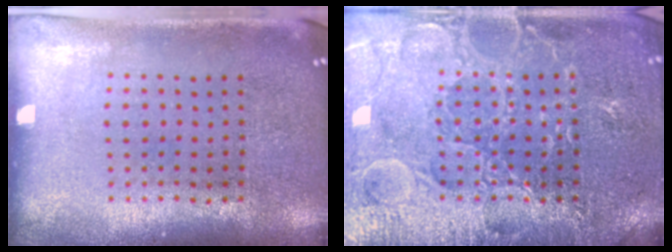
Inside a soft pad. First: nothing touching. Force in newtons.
{"total": 6.2, "press": 6.1, "slide": 0.7}